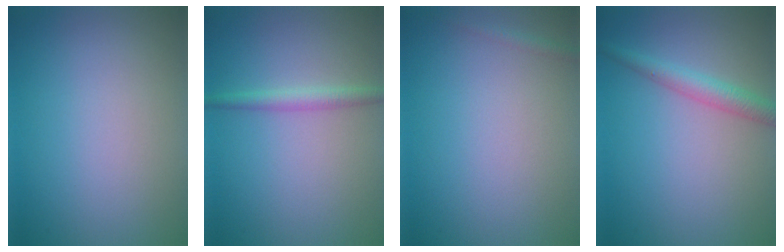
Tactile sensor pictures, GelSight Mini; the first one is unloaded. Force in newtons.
{"total": 1.7, "press": 1.7, "slide": 0.1}
{"total": 0.8, "press": 0.8, "slide": 0.0}
{"total": 2.6, "press": 2.6, "slide": 0.1}